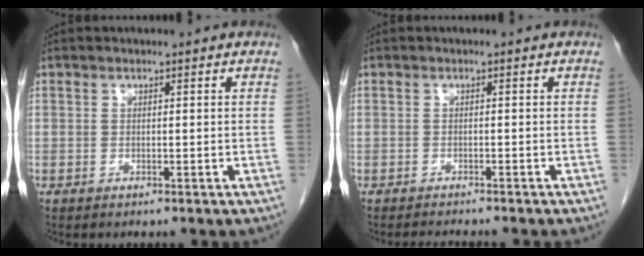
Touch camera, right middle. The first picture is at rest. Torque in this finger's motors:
{"motor_torque": [0.13, -0.12, -0.06, -0.01]}